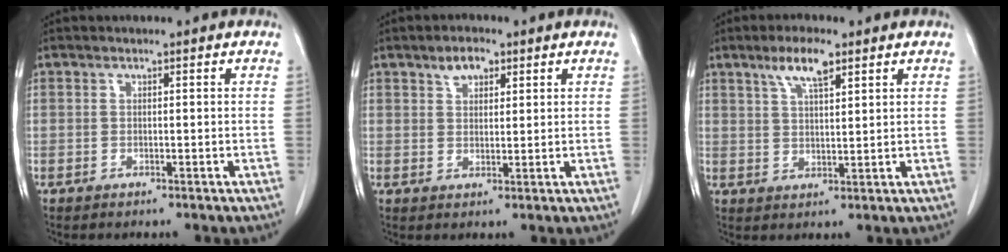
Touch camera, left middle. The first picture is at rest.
{"total": 3.3, "force": [2.1, 1.7, 2.0], "torque": [-0.037, 0.006, 0.038]}
{"total": 5.6, "force": [3.5, 1.2, 4.2], "torque": [-0.084, 0.005, 0.065]}